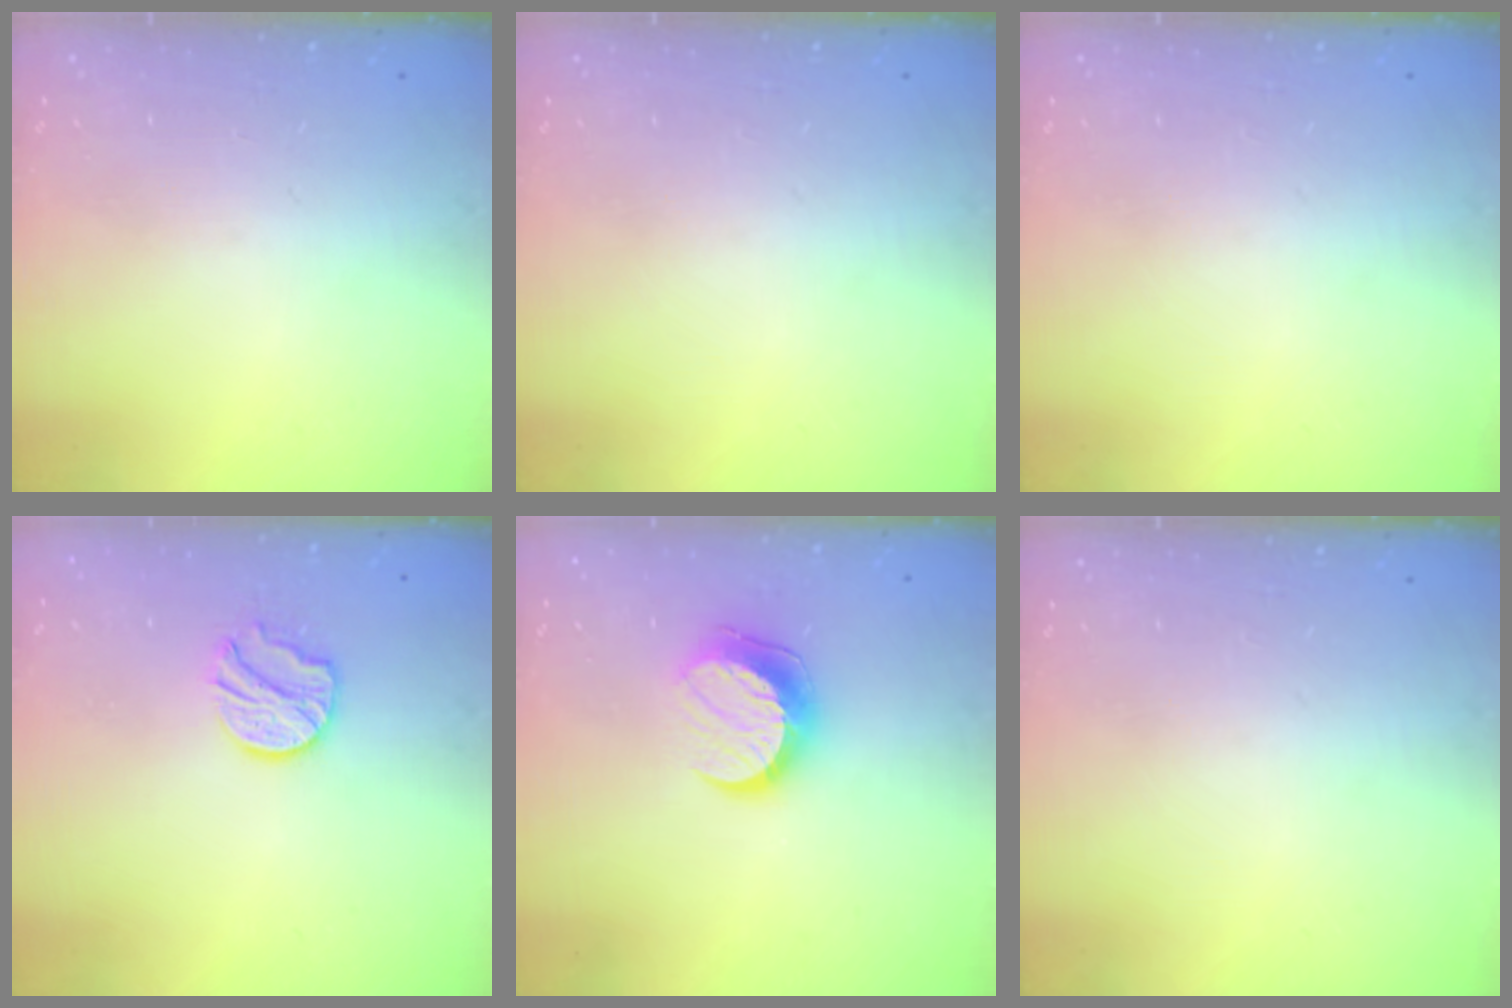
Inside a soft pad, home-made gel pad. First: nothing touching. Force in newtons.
{"total": 0.0}
{"total": 0.0}
{"total": 10.2, "press": 10.1, "slide": 0.7}
{"total": 10.1, "press": 10.1, "slide": 1.0}
{"total": 0.0}